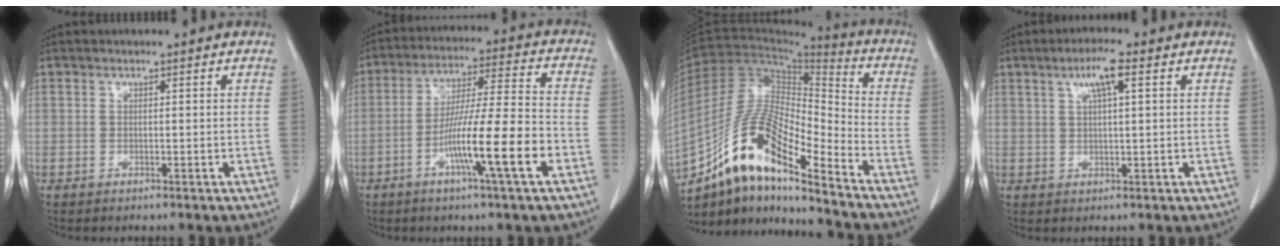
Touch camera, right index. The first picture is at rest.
{"total": 12.9, "force": [-5.1, -0.5, 11.8], "torque": [-0.207, -0.004, -0.090]}
{"total": 15.4, "force": [-10.9, 2.6, 10.6], "torque": [-0.200, 0.016, -0.195]}
{"total": 4.8, "force": [2.2, 0.4, 4.3], "torque": [-0.079, 0.008, 0.039]}